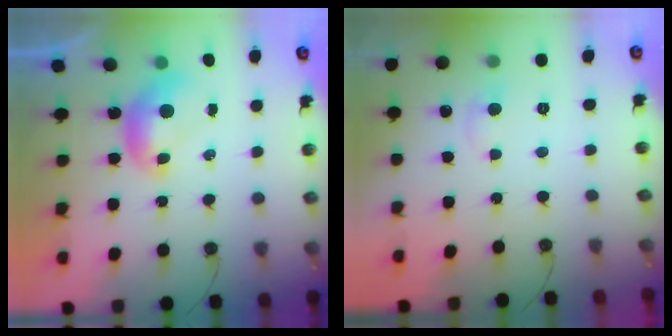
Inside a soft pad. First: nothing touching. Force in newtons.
{"total": 1.0, "press": 0.7, "slide": 0.8}